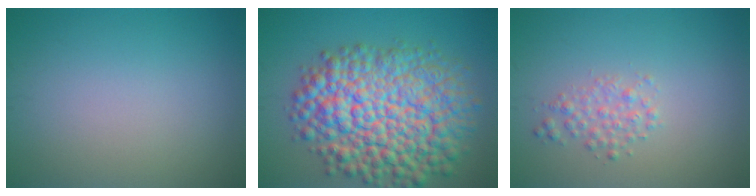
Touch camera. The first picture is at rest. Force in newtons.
{"total": 12.8, "press": 12.8, "slide": 0.4}
{"total": 1.8, "press": 1.8, "slide": 0.1}